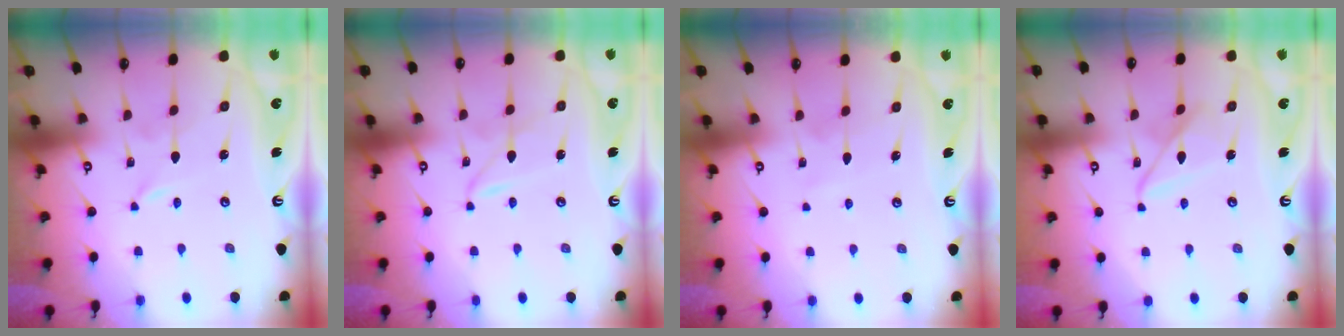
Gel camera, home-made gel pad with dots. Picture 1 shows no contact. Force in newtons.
{"total": 2.3, "press": 2.3, "slide": 0.3}
{"total": 4.4, "press": 4.4, "slide": 0.4}
{"total": 9.0, "press": 9.0, "slide": 0.4}